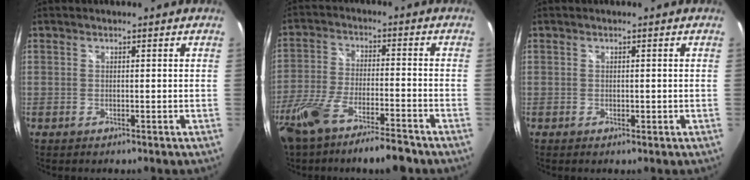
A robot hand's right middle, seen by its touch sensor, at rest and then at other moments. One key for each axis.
{"total": 14.7, "fx": -11.3, "fy": 2.6, "fz": 9.0, "tx": -0.200, "ty": -0.037, "tz": -0.202}
{"total": 0.7, "fx": -0.2, "fy": 0.5, "fz": 0.5, "tx": -0.007, "ty": -0.002, "tz": -0.004}